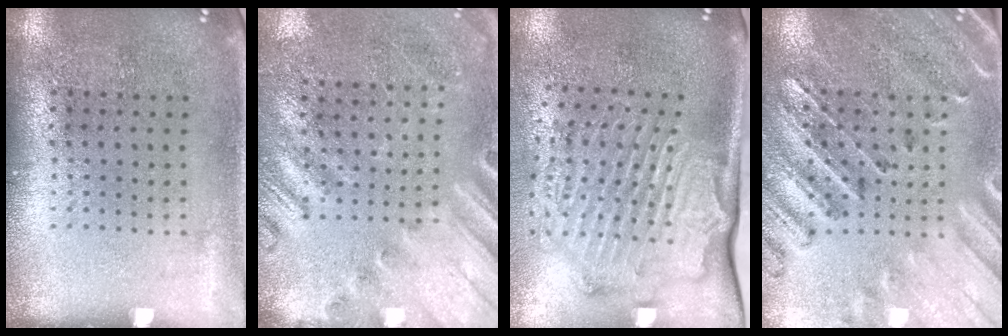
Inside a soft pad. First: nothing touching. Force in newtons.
{"total": 2.2, "press": 2.0, "slide": 1.0}
{"total": 2.3, "press": 2.1, "slide": 0.7}
{"total": 2.9, "press": 2.7, "slide": 1.1}